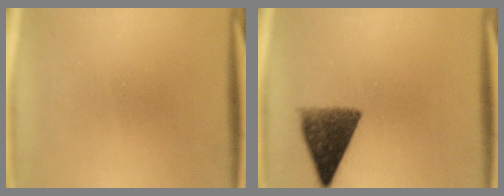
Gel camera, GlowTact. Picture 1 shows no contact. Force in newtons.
{"total": 8.7}